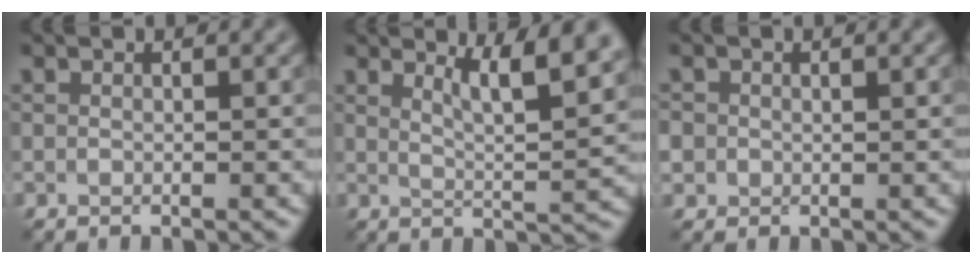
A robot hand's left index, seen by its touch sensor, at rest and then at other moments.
{"total": 6.0, "force": [3.4, 1.5, 4.8], "torque": [-0.056, 0.004, 0.051]}
{"total": 1.8, "force": [0.1, 1.7, 0.5], "torque": [-0.009, -0.001, 0.003]}